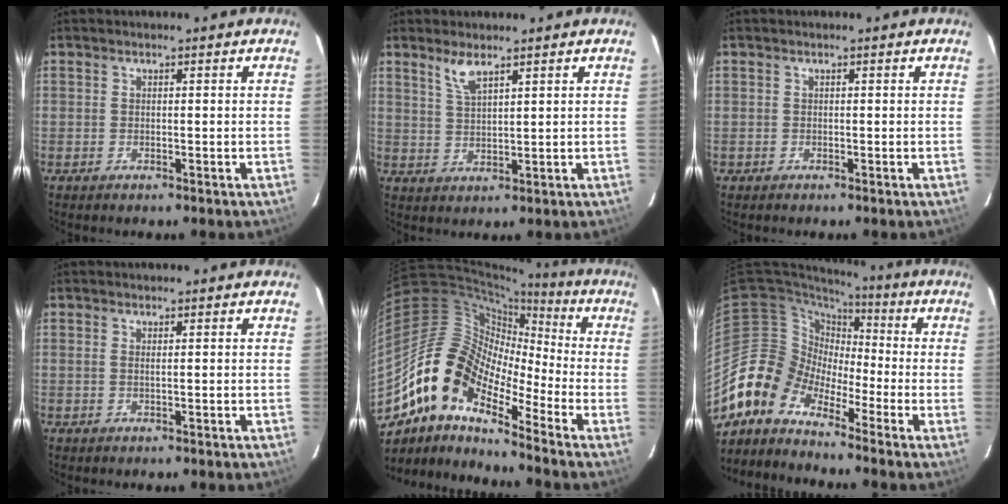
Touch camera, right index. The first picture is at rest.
{"total": 4.0, "force": [2.9, 1.0, 2.5], "torque": [-0.052, -0.003, 0.062]}
{"total": 0.8, "force": [-0.3, 0.7, -0.2], "torque": [0.004, 0.000, -0.004]}
{"total": 0.6, "force": [0.2, -0.2, 0.6], "torque": [-0.014, 0.001, 0.002]}
{"total": 15.7, "force": [-10.3, 6.8, 9.7], "torque": [-0.161, 0.000, -0.213]}
{"total": 9.2, "force": [-6.8, 6.2, 1.3], "torque": [-0.027, 0.028, -0.152]}